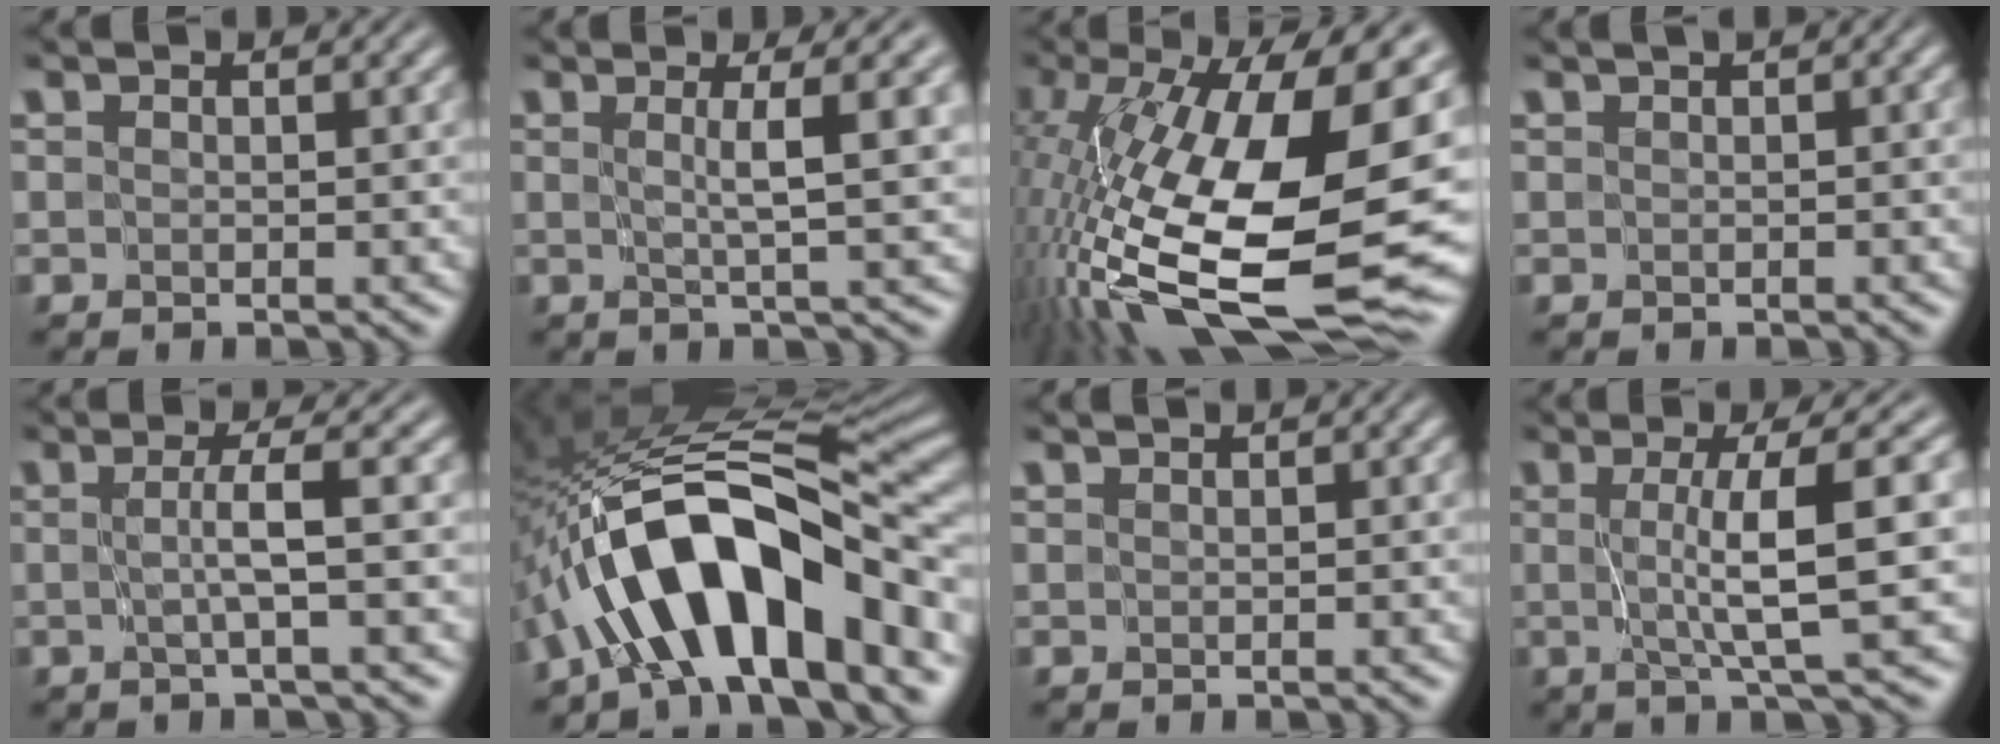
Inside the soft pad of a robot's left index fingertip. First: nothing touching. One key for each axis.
{"total": 4.8, "fx": 1.0, "fy": 0.6, "fz": 4.6, "tx": -0.062, "ty": 0.005, "tz": 0.014}
{"total": 19.2, "fx": -2.0, "fy": 7.6, "fz": 17.5, "tx": -0.324, "ty": -0.030, "tz": -0.027}
{"total": 2.6, "fx": 1.1, "fy": 1.2, "fz": 2.0, "tx": -0.010, "ty": 0.010, "tz": 0.003}
{"total": 2.6, "fx": -0.3, "fy": 0.0, "fz": 2.6, "tx": -0.046, "ty": -0.004, "tz": -0.010}
{"total": 14.4, "fx": -6.3, "fy": 5.3, "fz": 11.9, "tx": -0.179, "ty": 0.023, "tz": -0.109}
{"total": 1.1, "fx": 0.6, "fy": 0.5, "fz": 0.9, "tx": 0.000, "ty": 0.003, "tz": 0.004}
{"total": 6.9, "fx": 0.2, "fy": 1.0, "fz": 6.9, "tx": -0.099, "ty": 0.008, "tz": 0.002}